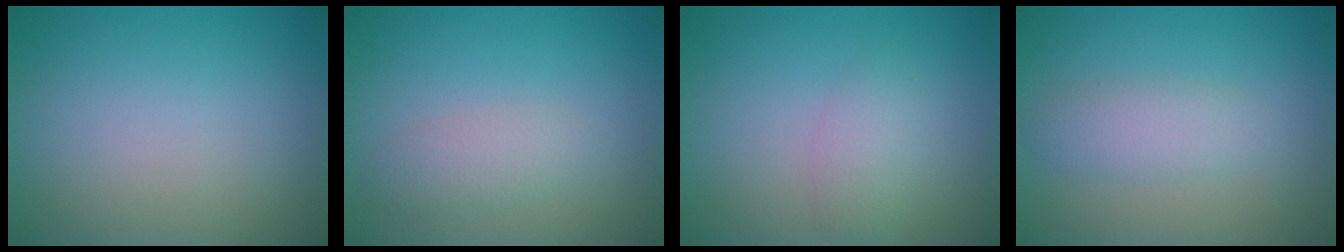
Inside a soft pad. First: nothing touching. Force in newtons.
{"total": 2.0, "press": 2.0, "slide": 0.1}
{"total": 2.0, "press": 2.0, "slide": 0.1}
{"total": 2.2, "press": 2.2, "slide": 0.0}